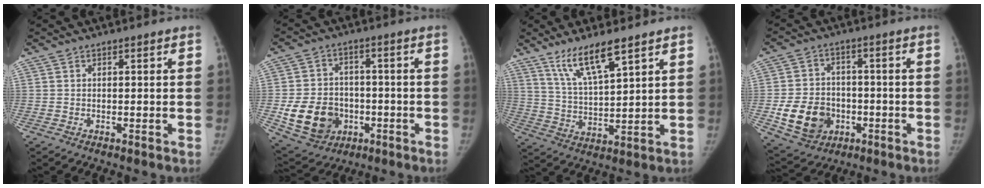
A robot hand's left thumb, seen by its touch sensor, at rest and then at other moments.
{"total": 13.5, "force": [-3.5, 11.1, 6.8], "torque": [-0.097, 0.012, -0.046]}
{"total": 10.0, "force": [6.8, 1.9, 7.0], "torque": [-0.131, -0.040, 0.140]}
{"total": 12.3, "force": [-3.5, 10.1, 6.3], "torque": [-0.085, 0.013, -0.048]}